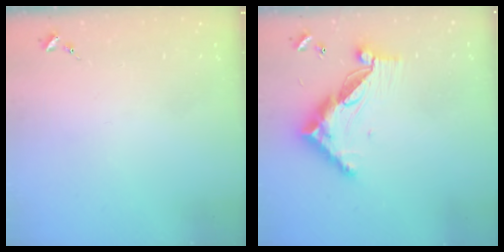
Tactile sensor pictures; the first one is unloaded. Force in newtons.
{"total": 13.7, "press": 13.6, "slide": 1.0}